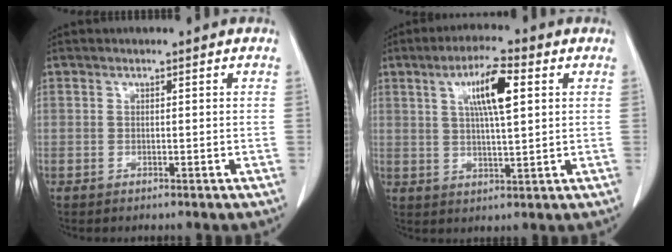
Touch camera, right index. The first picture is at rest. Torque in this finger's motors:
{"motor_torque": [0.31, 0.17, 0.27, 0.10]}